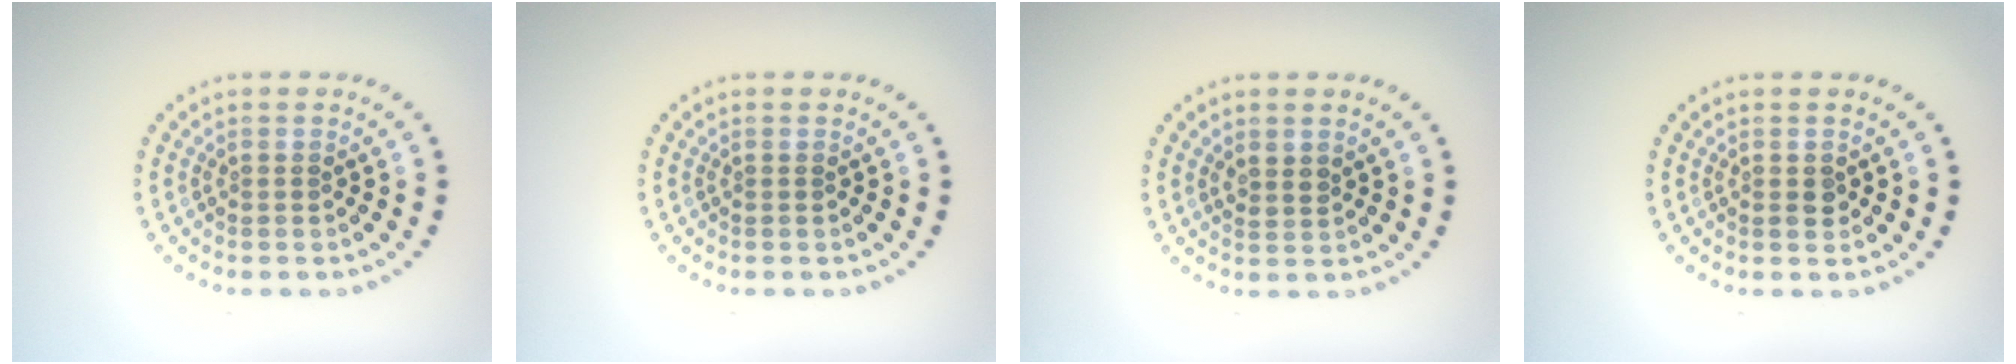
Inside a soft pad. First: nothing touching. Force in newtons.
{"total": 0.0}
{"total": 1.3, "press": 1.1, "slide": 0.7}
{"total": 1.2, "press": 1.2, "slide": 0.3}